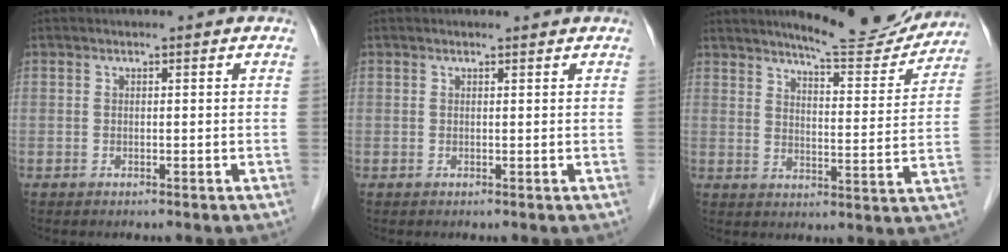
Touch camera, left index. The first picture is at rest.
{"total": 0.8, "force": [0.7, 0.1, 0.1], "torque": [-0.011, 0.002, 0.011]}
{"total": 13.2, "force": [12.4, 1.6, 4.4], "torque": [-0.057, -0.024, 0.160]}